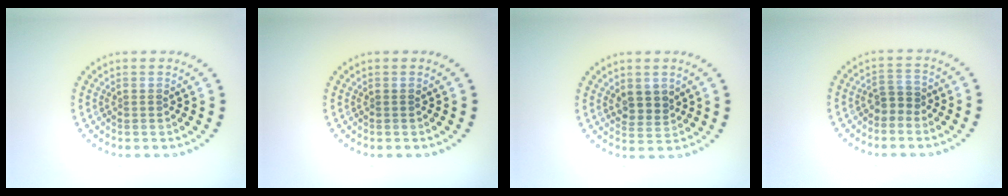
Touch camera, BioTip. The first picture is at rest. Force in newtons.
{"total": 0.0}
{"total": 2.2, "press": 2.1, "slide": 0.9}
{"total": 1.8, "press": 1.5, "slide": 0.9}